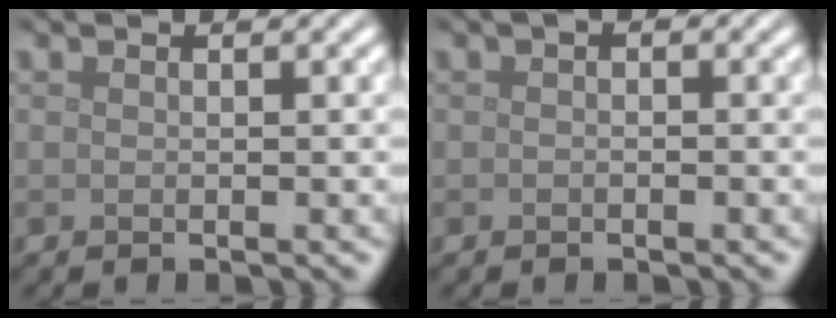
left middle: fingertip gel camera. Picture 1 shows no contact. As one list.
[{"total": 0.7, "force": [0.0, 0.4, 0.6], "torque": [-0.007, 0.000, -0.002]}]